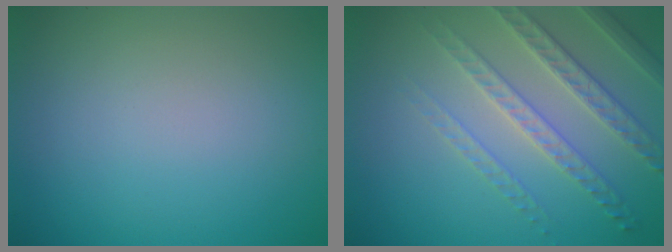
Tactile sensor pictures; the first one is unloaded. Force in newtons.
{"total": 4.5, "press": 3.6, "slide": 2.7}